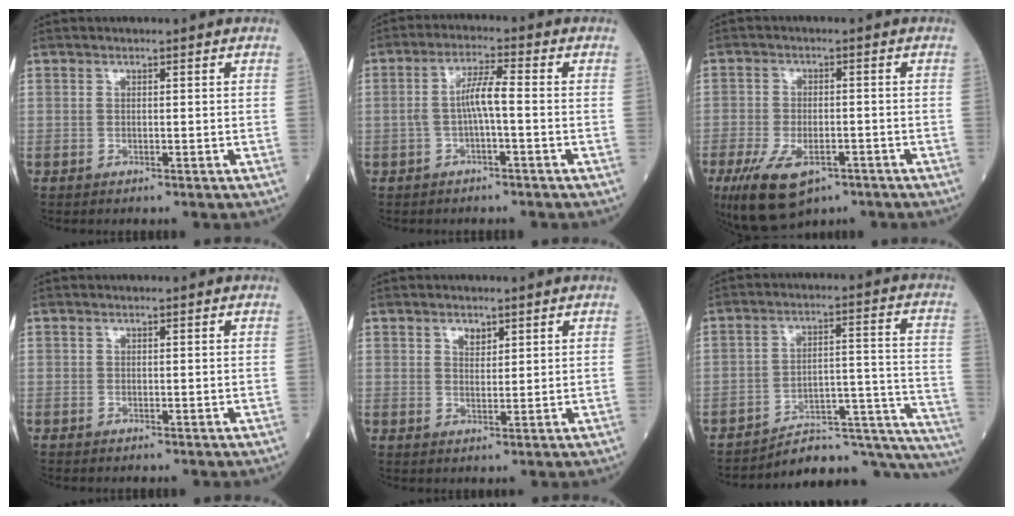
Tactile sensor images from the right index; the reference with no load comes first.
{"total": 4.8, "force": [-0.7, 0.5, 4.7], "torque": [-0.090, 0.015, -0.011]}
{"total": 10.1, "force": [-5.9, 4.7, 6.7], "torque": [-0.132, -0.013, -0.092]}
{"total": 0.0}
{"total": 2.0, "force": [1.3, 1.2, 1.1], "torque": [-0.018, 0.000, 0.024]}
{"total": 19.1, "force": [-18.4, 2.8, 4.3], "torque": [0.001, 0.058, -0.246]}